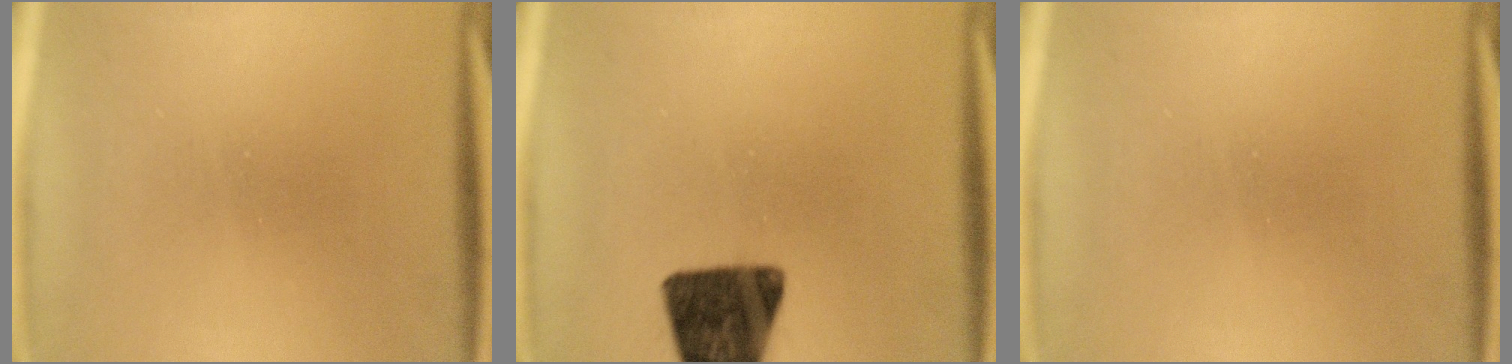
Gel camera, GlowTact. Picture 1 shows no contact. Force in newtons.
{"total": 14.1}
{"total": 0.0}